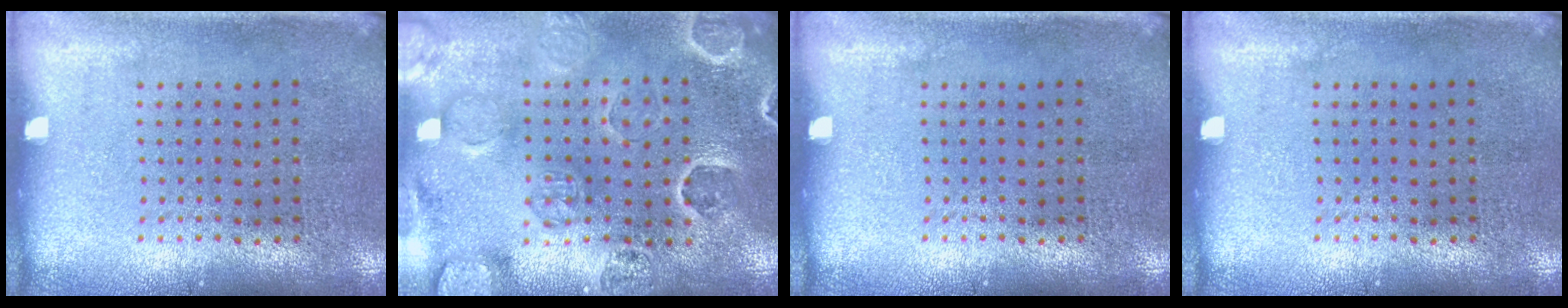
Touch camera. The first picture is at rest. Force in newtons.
{"total": 2.8, "press": 2.7, "slide": 0.6}
{"total": 0.0}
{"total": 0.0}